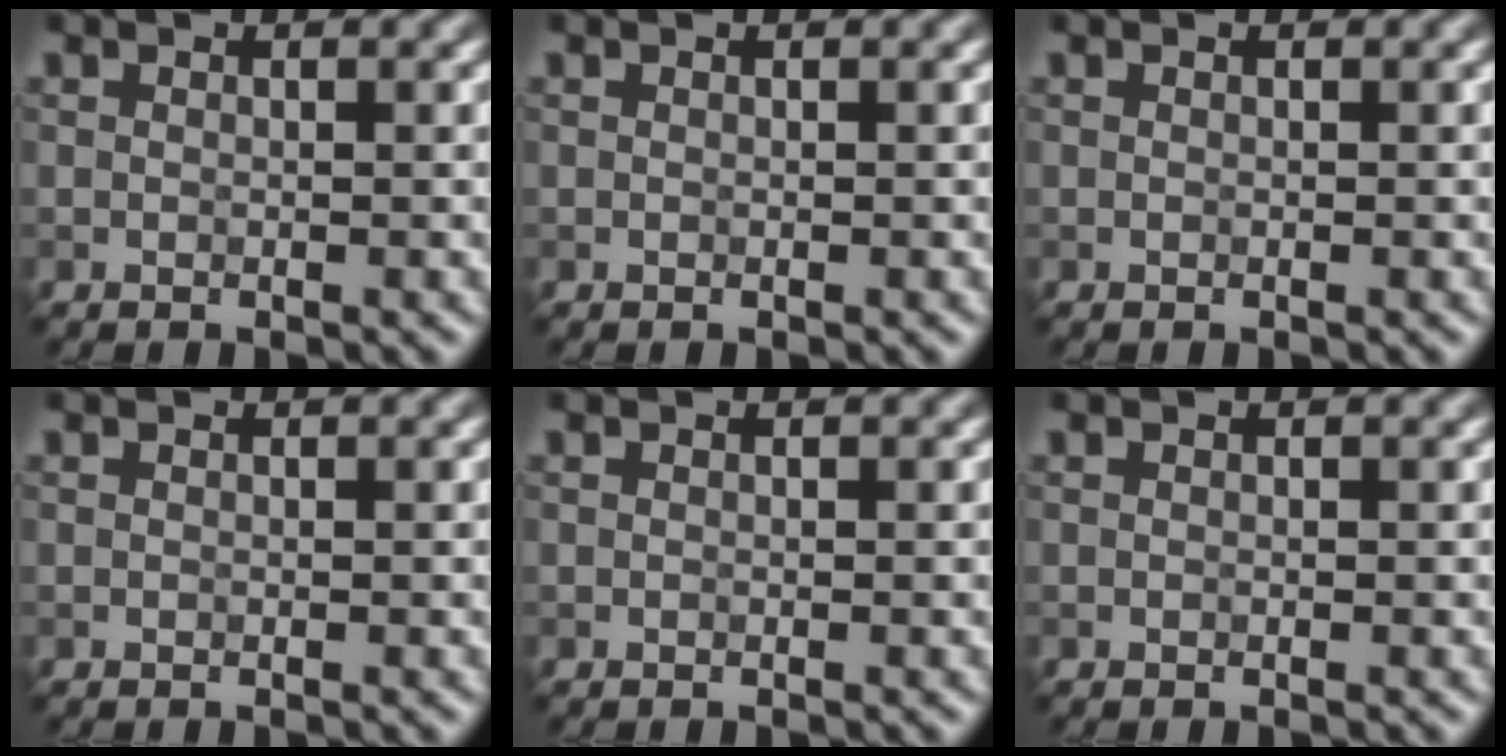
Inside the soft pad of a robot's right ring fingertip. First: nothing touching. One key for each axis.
{"total": 0.0}
{"total": 0.0}
{"total": 0.0}
{"total": 0.0}
{"total": 0.0}